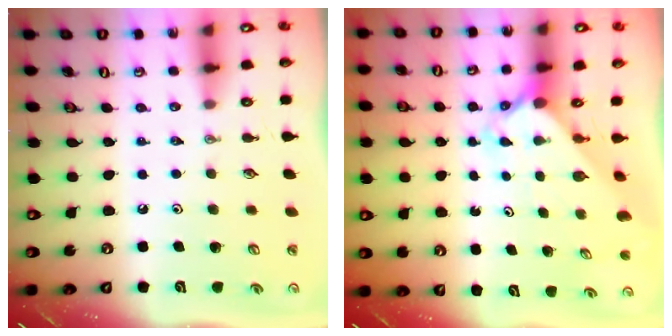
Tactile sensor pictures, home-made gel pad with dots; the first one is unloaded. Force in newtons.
{"total": 2.4, "press": 2.4, "slide": 0.2}